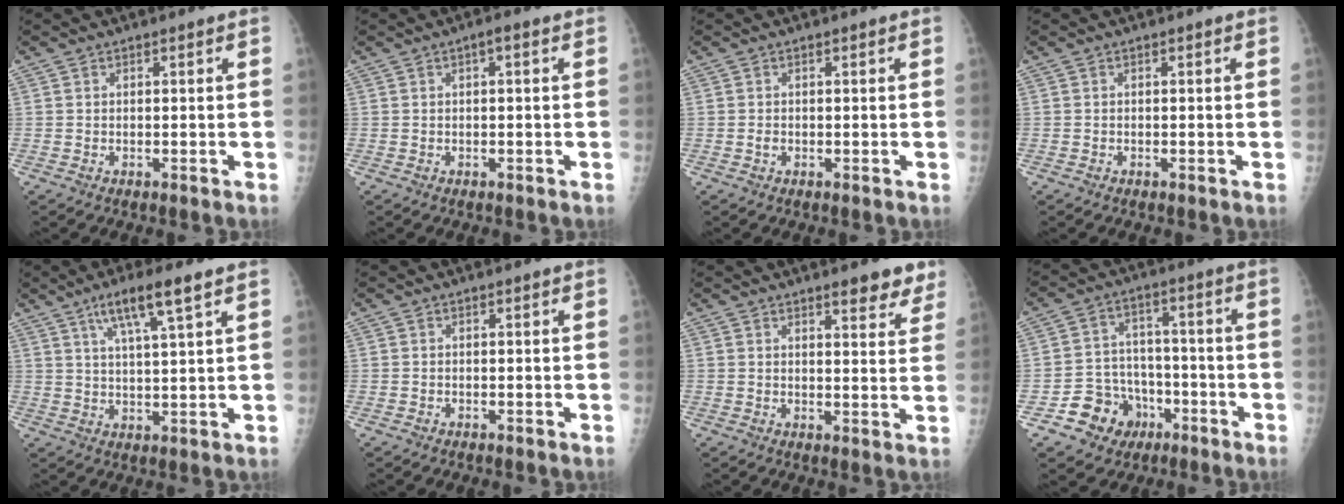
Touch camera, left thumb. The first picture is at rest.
{"total": 1.3, "force": [0.3, 0.4, 1.2], "torque": [-0.018, 0.005, 0.001]}
{"total": 0.7, "force": [-0.2, 0.6, 0.4], "torque": [-0.005, 0.001, -0.003]}
{"total": 0.0}
{"total": 8.7, "force": [4.9, 0.8, 7.1], "torque": [-0.135, -0.014, 0.090]}
{"total": 0.0}
{"total": 6.2, "force": [4.7, 1.9, 3.6], "torque": [-0.020, -0.025, 0.054]}
{"total": 10.0, "force": [-4.9, 8.4, 2.5], "torque": [-0.004, 0.047, -0.072]}